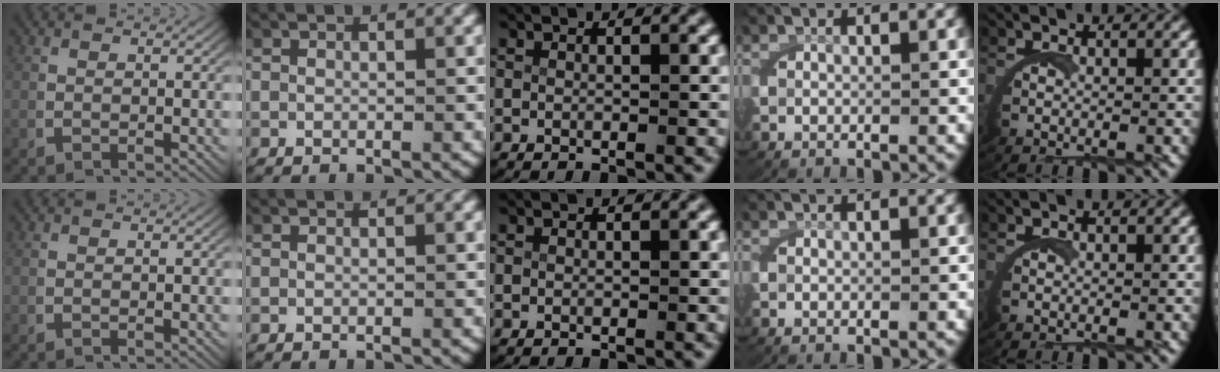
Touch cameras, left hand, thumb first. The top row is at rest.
{}